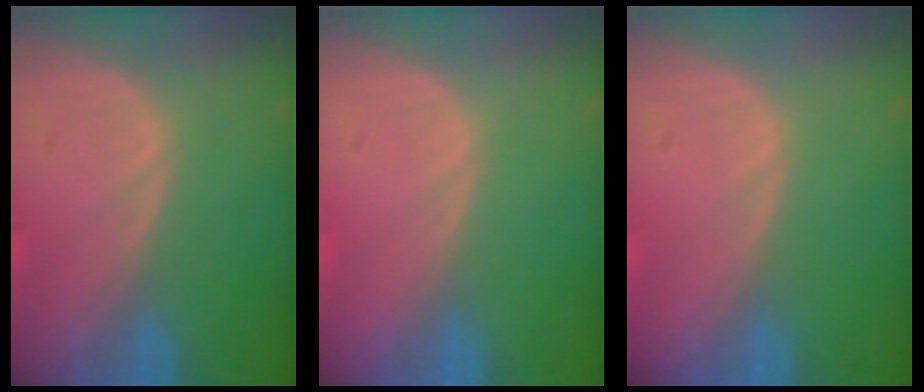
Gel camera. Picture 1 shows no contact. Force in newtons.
{"total": 0.0}
{"total": 0.0}